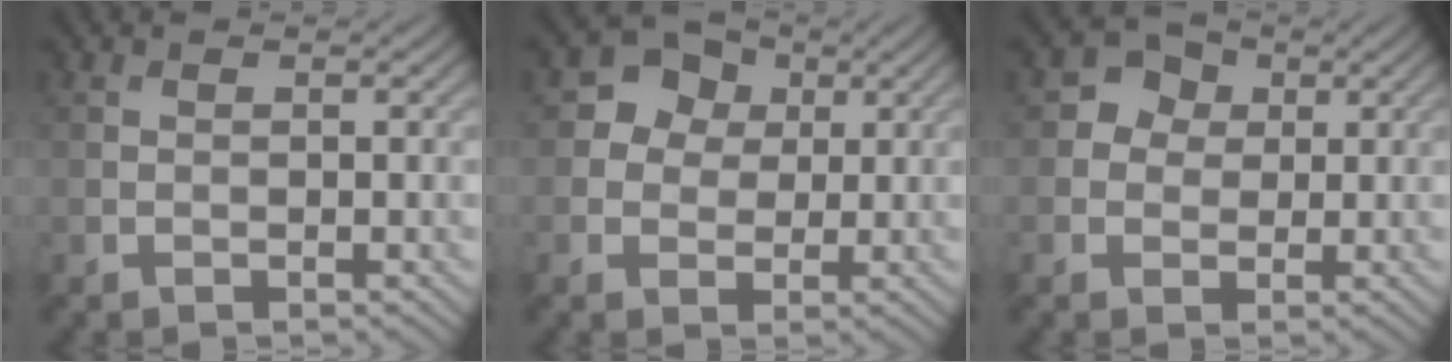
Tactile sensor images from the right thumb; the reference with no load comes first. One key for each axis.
{"total": 5.7, "fx": 1.7, "fy": 5.1, "fz": 2.1, "tx": -0.055, "ty": 0.014, "tz": 0.012}
{"total": 3.3, "fx": 0.6, "fy": 3.0, "fz": 1.2, "tx": -0.020, "ty": 0.006, "tz": 0.002}